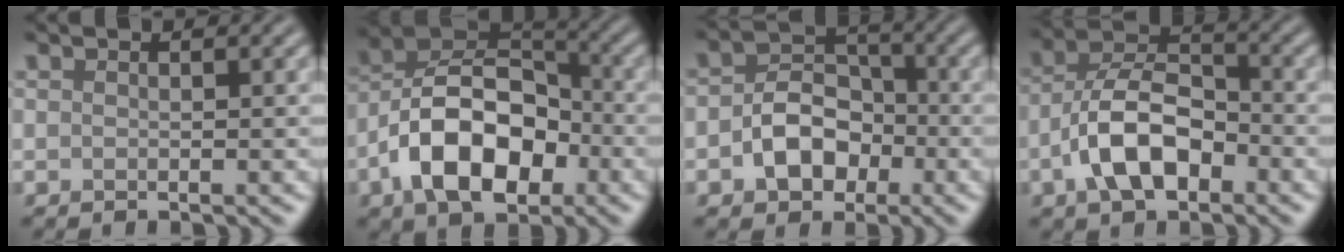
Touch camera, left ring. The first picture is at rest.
{"total": 10.3, "force": [-3.7, 6.2, 7.3], "torque": [-0.125, 0.013, -0.079]}
{"total": 4.9, "force": [-1.5, 3.7, 2.8], "torque": [-0.039, 0.005, -0.029]}
{"total": 7.0, "force": [-2.7, 3.9, 5.1], "torque": [-0.089, 0.013, -0.056]}